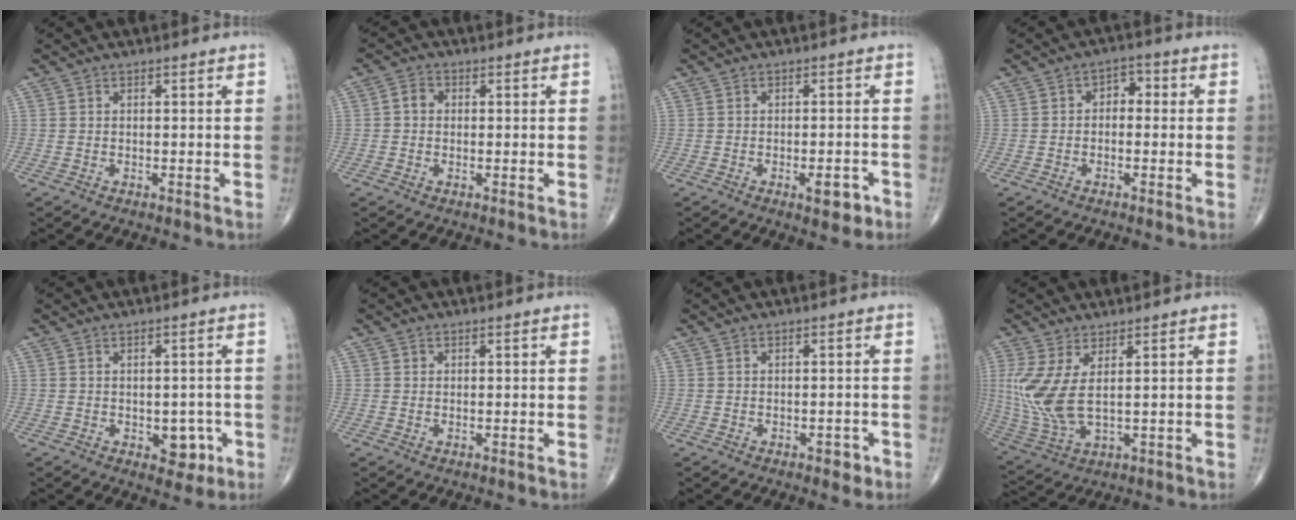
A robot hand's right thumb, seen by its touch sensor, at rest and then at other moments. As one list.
[{"total": 2.5, "force": [0.1, 2.1, 1.4], "torque": [-0.015, 0.010, -0.003]}, {"total": 4.3, "force": [-2.1, 1.6, 3.4], "torque": [-0.033, 0.005, -0.025]}, {"total": 3.4, "force": [0.0, 2.4, 2.4], "torque": [-0.011, 0.017, -0.014]}, {"total": 4.9, "force": [-1.5, 3.2, 3.4], "torque": [-0.009, 0.004, -0.013]}, {"total": 0.7, "force": [0.2, 0.6, 0.1], "torque": [0.003, 0.001, 0.003]}, {"total": 2.0, "force": [-1.1, 1.1, 1.2], "torque": [-0.005, 0.004, -0.014]}, {"total": 10.4, "force": [2.0, 4.1, 9.3], "torque": [-0.230, -0.017, 0.055]}]